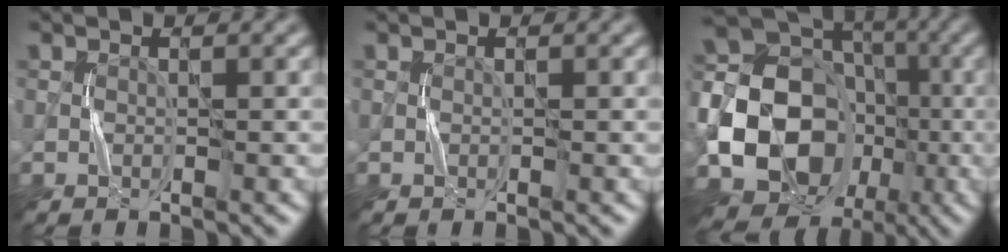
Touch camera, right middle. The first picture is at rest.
{"total": 0.0}
{"total": 23.2, "force": [-4.7, 19.8, 11.2], "torque": [-0.230, 0.003, -0.107]}